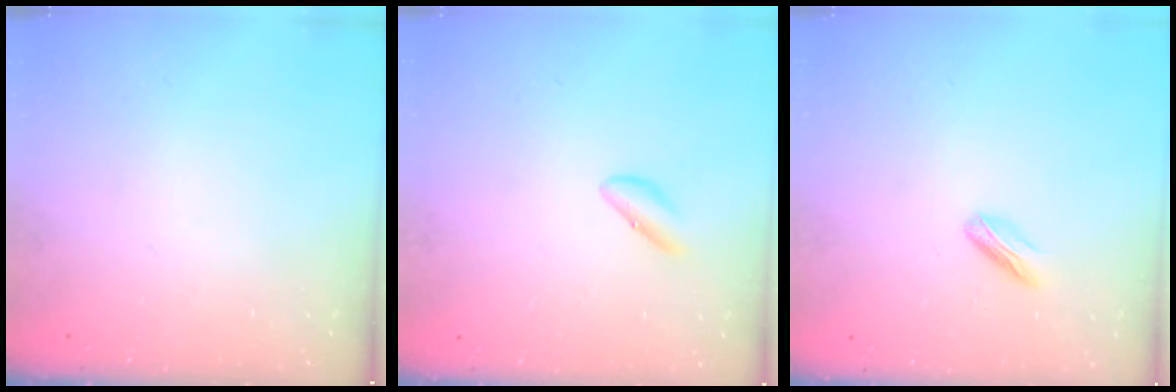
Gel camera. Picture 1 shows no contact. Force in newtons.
{"total": 2.8, "press": 2.7, "slide": 0.8}
{"total": 3.0, "press": 2.9, "slide": 0.8}